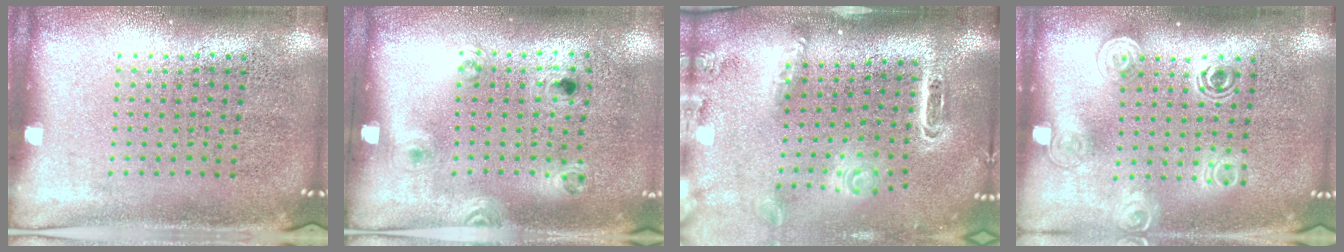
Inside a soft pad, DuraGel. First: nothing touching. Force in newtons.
{"total": 1.3, "press": 0.8, "slide": 1.0}
{"total": 2.8, "press": 2.0, "slide": 1.9}
{"total": 1.6, "press": 1.2, "slide": 1.0}